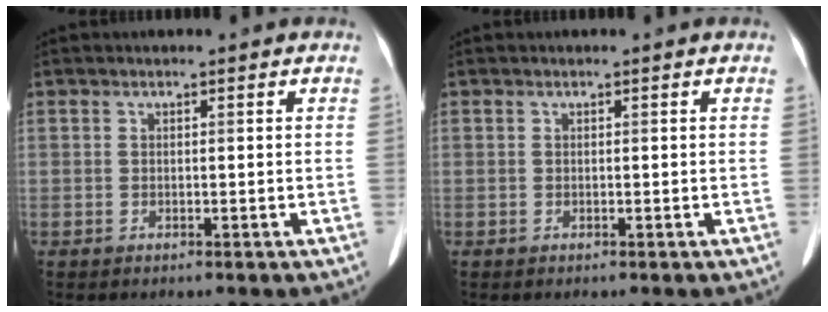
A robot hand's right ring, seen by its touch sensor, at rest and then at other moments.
{"total": 0.0}